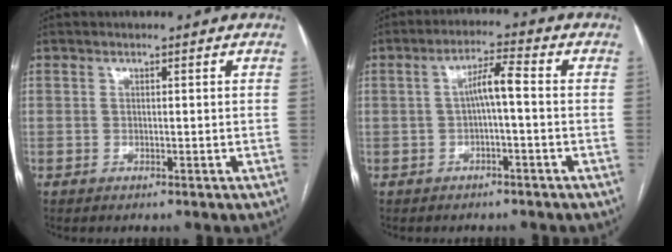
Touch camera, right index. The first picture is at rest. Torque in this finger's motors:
{"motor_torque": [0.56, 0.23, 0.29, 0.07]}